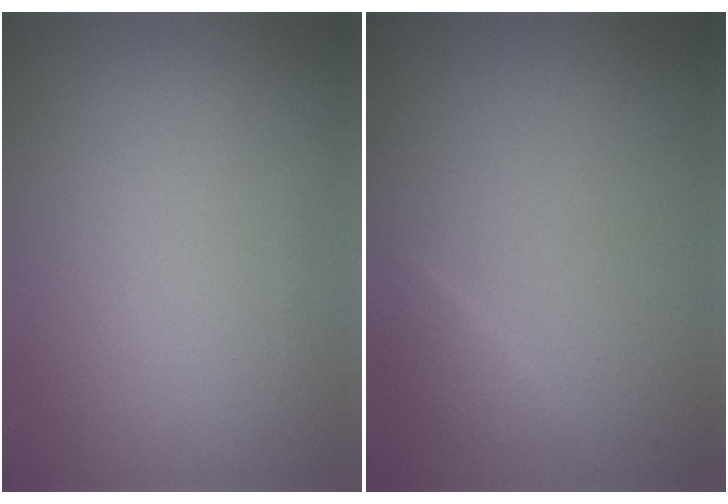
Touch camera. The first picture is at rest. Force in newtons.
{"total": 0.9, "press": 0.9, "slide": 0.0}